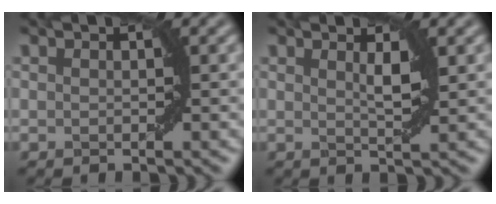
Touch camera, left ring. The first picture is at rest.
{"total": 1.5, "force": [0.8, 0.2, 1.3], "torque": [-0.020, -0.004, 0.013]}